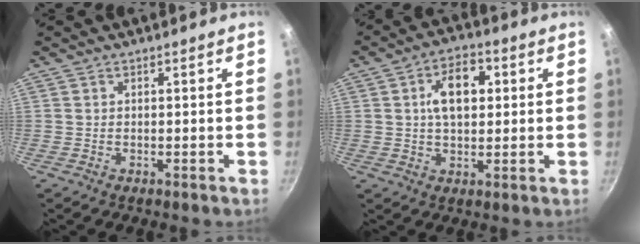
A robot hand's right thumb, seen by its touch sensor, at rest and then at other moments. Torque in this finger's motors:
{"motor_torque": [-1.04, 1.17, 1.15, -0.08, 0.07]}